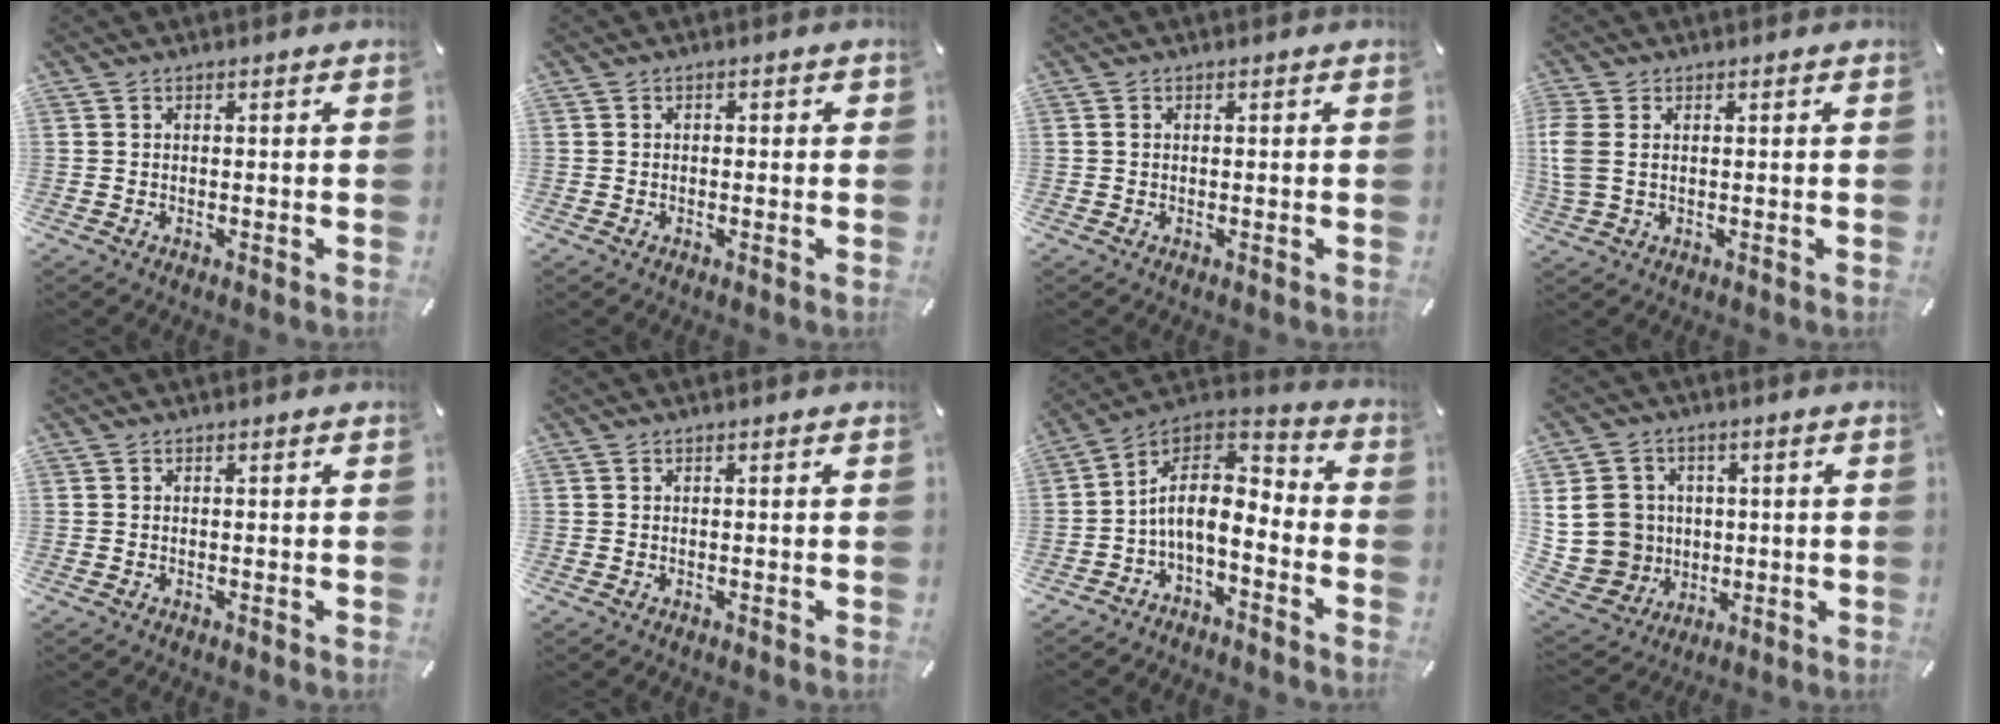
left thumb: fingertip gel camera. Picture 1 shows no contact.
{"total": 0.9, "force": [-0.4, 0.7, 0.4], "torque": [-0.006, 0.004, -0.009]}
{"total": 0.5, "force": [0.0, 0.2, 0.5], "torque": [-0.010, 0.001, 0.000]}
{"total": 4.5, "force": [0.6, 2.5, 3.7], "torque": [-0.100, -0.006, 0.006]}
{"total": 0.0}
{"total": 0.0}
{"total": 9.9, "force": [-2.2, 5.8, 7.7], "torque": [-0.158, -0.006, -0.043]}
{"total": 12.0, "force": [1.4, 11.4, 3.6], "torque": [-0.089, -0.009, 0.032]}